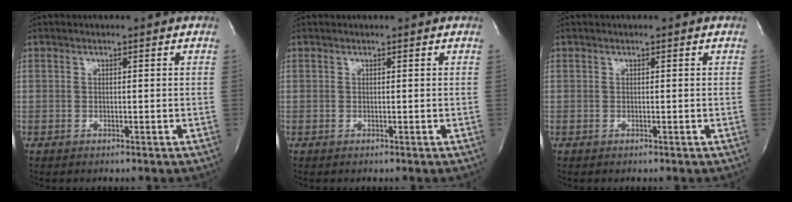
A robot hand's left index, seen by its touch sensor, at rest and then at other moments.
{"total": 0.5, "force": [0.5, 0.0, 0.1], "torque": [0.000, 0.011, 0.010]}
{"total": 0.0}